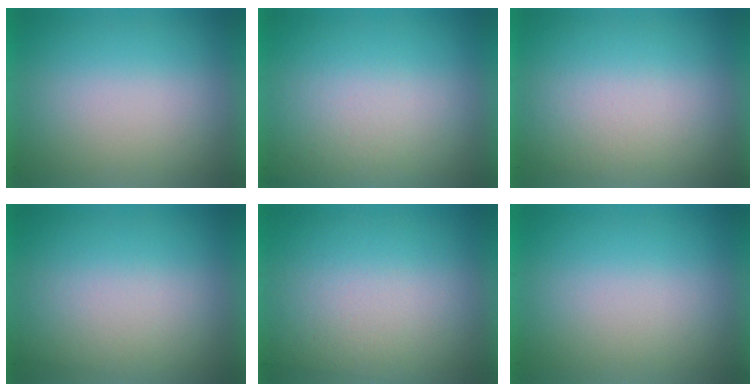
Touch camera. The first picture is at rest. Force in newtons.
{"total": 2.5}
{"total": 1.4}
{"total": 2.3}
{"total": 2.8}
{"total": 0.0}